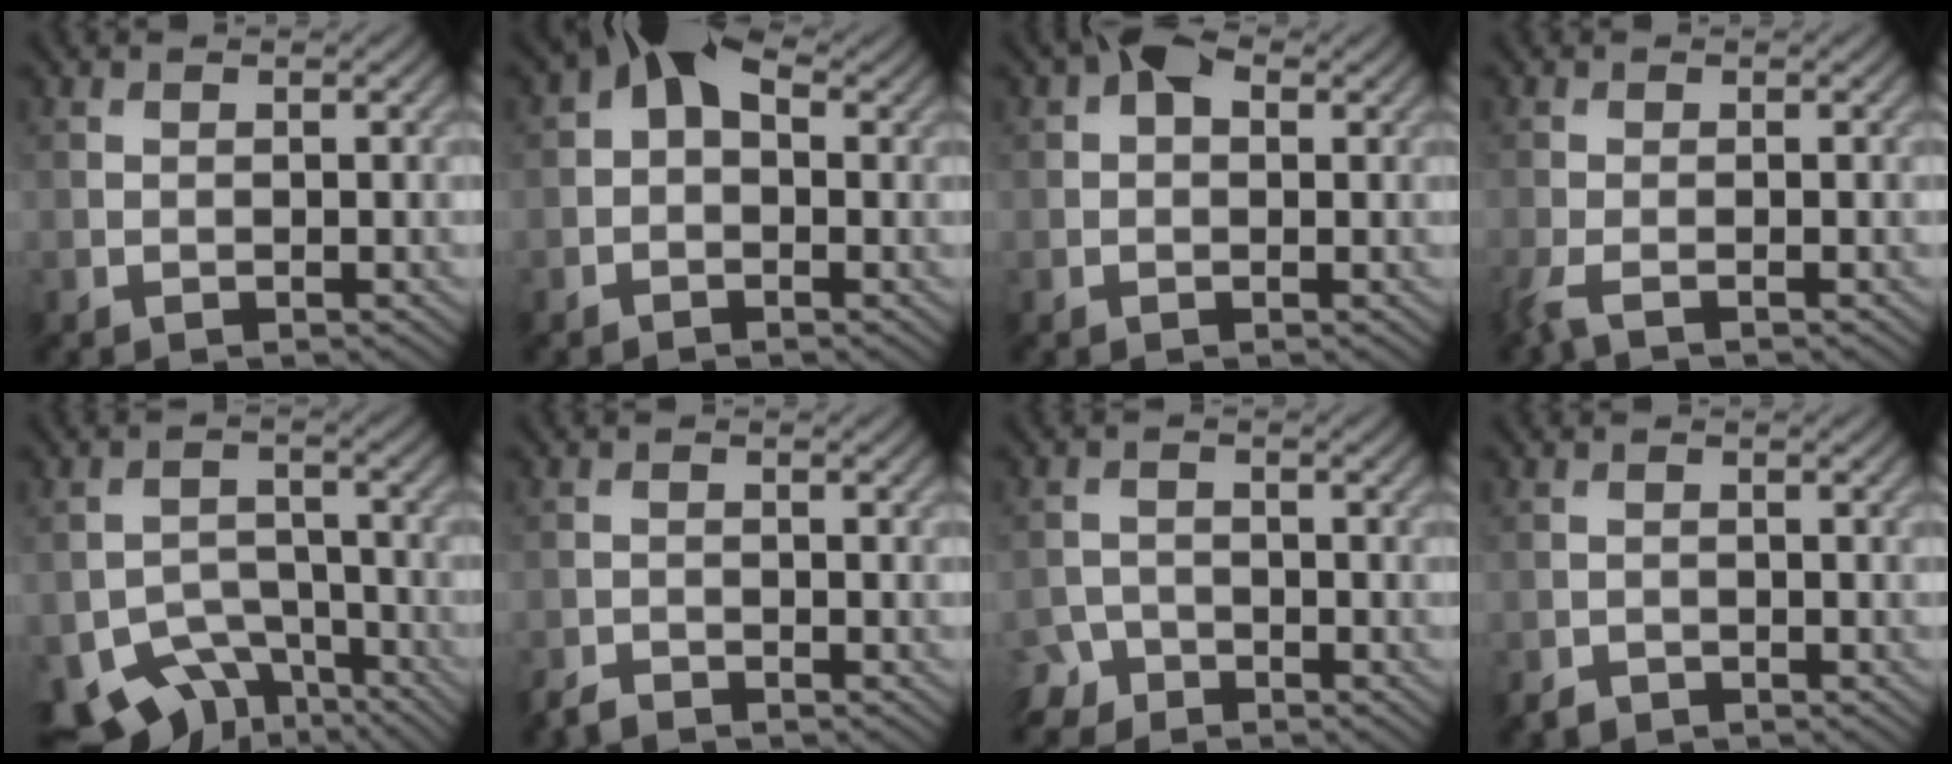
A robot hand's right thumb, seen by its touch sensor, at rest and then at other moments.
{"total": 5.5, "force": [1.5, 3.5, 4.0], "torque": [-0.071, 0.017, 0.009]}
{"total": 3.1, "force": [1.0, 2.0, 2.2], "torque": [-0.033, 0.009, 0.006]}
{"total": 2.1, "force": [-1.5, 0.2, 1.6], "torque": [-0.046, -0.007, -0.039]}
{"total": 9.4, "force": [-6.6, 5.5, 3.9], "torque": [-0.080, -0.027, -0.104]}
{"total": 1.8, "force": [-1.8, 0.3, 0.3], "torque": [-0.008, -0.001, -0.040]}
{"total": 3.0, "force": [-2.5, 1.6, 0.4], "torque": [-0.006, 0.000, -0.055]}
{"total": 1.3, "force": [-1.2, 0.5, 0.1], "torque": [-0.002, 0.000, -0.024]}